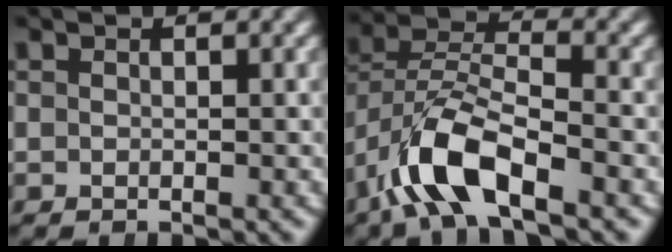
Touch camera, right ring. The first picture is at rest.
{"total": 6.2, "force": [-1.9, 3.7, 4.5], "torque": [-0.111, -0.023, -0.025]}